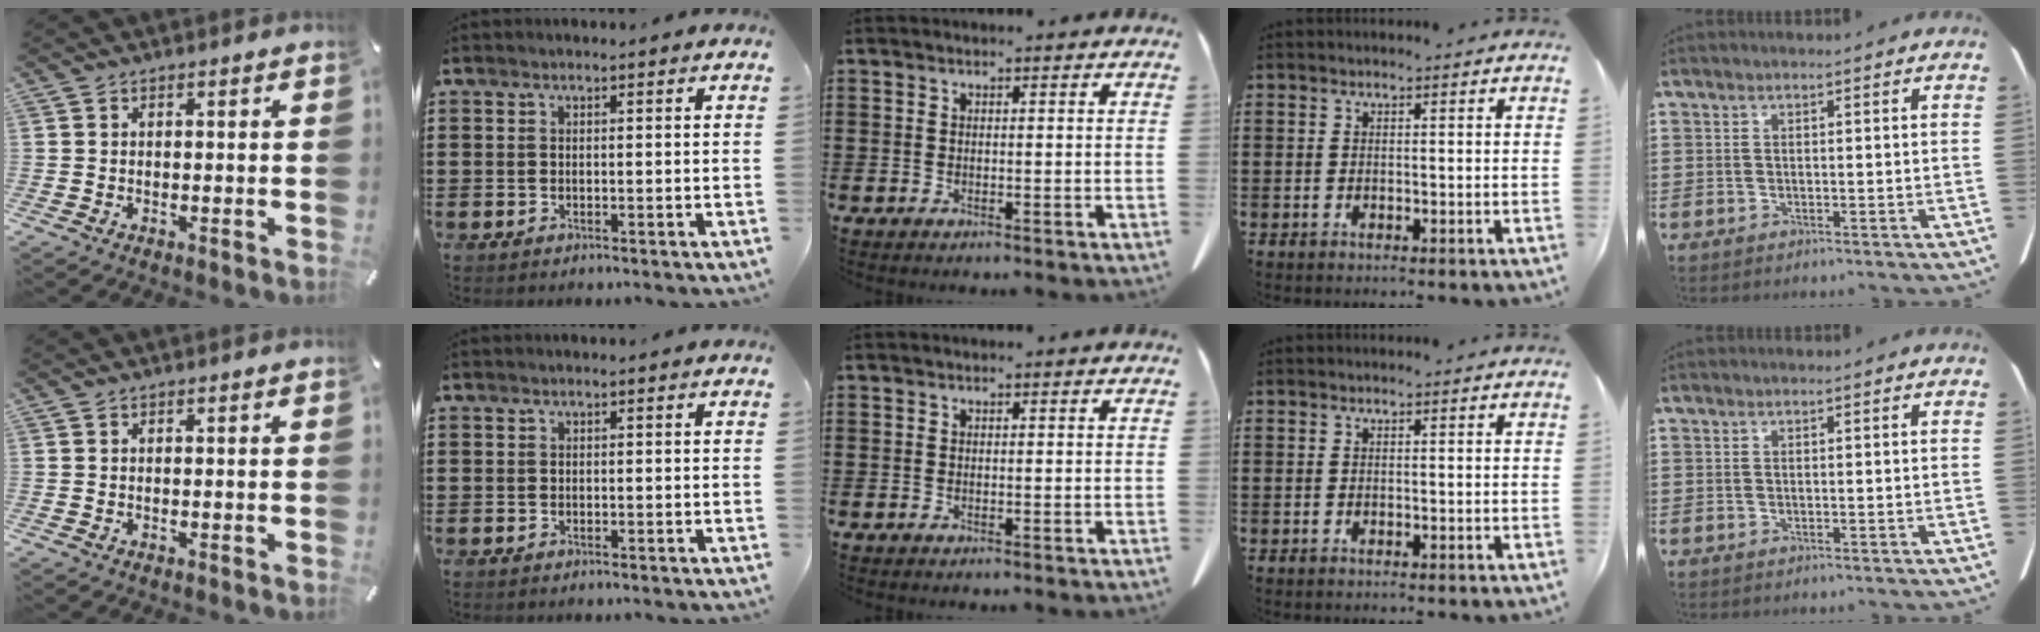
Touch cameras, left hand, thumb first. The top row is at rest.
{}